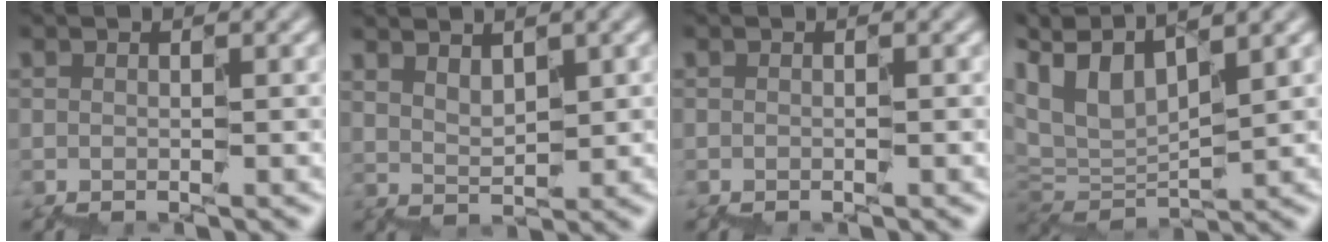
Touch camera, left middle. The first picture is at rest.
{"total": 2.0, "force": [1.9, 0.2, -0.5], "torque": [0.004, 0.002, 0.039]}
{"total": 0.0}
{"total": 6.6, "force": [4.2, 3.1, 4.0], "torque": [-0.097, 0.026, 0.073]}